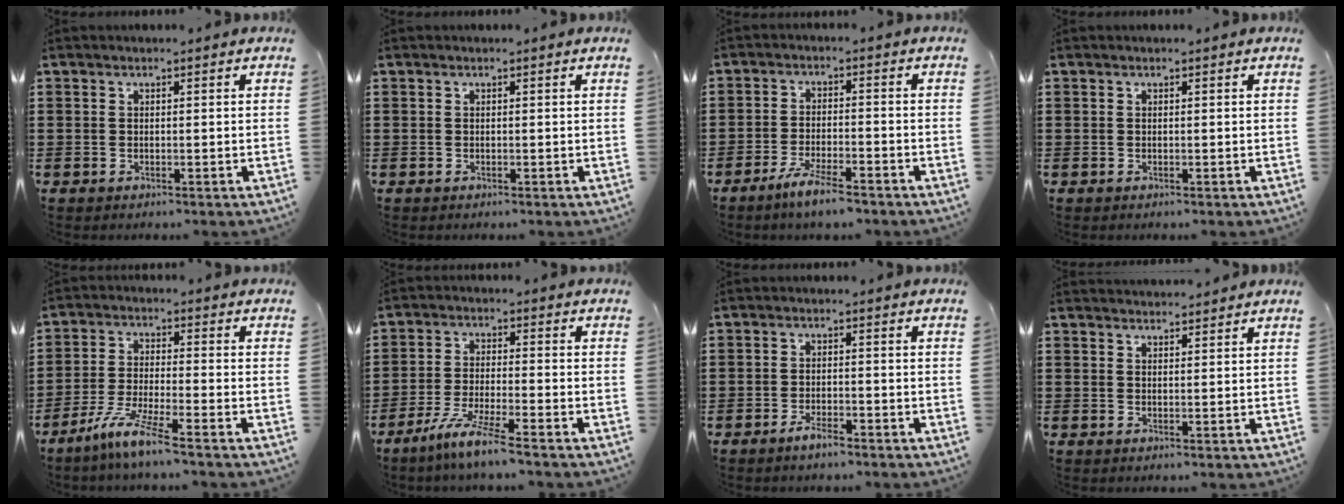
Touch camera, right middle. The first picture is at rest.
{"total": 0.0}
{"total": 4.8, "force": [-3.9, 0.4, 2.8], "torque": [-0.065, -0.007, -0.075]}
{"total": 0.0}
{"total": 6.7, "force": [-5.2, -0.1, 4.3], "torque": [-0.094, -0.015, -0.101]}
{"total": 6.3, "force": [-5.1, -0.3, 3.7], "torque": [-0.083, -0.017, -0.099]}
{"total": 2.4, "force": [-1.8, 0.5, 1.5], "torque": [-0.033, 0.000, -0.036]}
{"total": 2.0, "force": [2.0, 0.2, 0.0], "torque": [-0.005, 0.004, 0.038]}